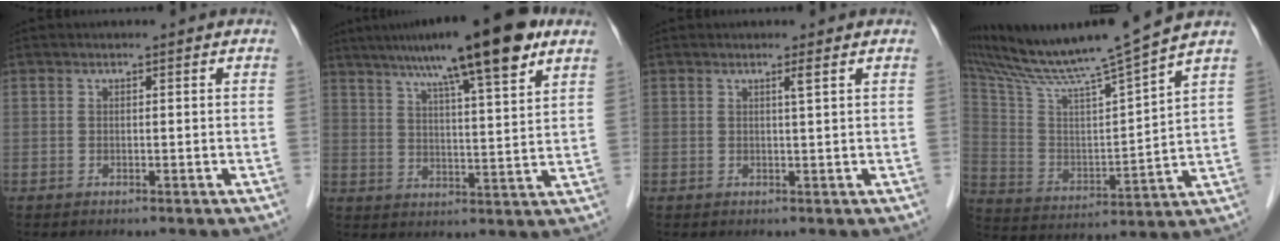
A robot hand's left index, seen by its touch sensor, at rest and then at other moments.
{"total": 17.0, "force": [11.4, 0.9, 12.6], "torque": [-0.193, 0.025, 0.167]}
{"total": 1.2, "force": [0.6, -0.4, 0.9], "torque": [-0.021, -0.005, 0.015]}
{"total": 16.0, "force": [14.1, -2.2, 7.1], "torque": [-0.141, -0.015, 0.248]}